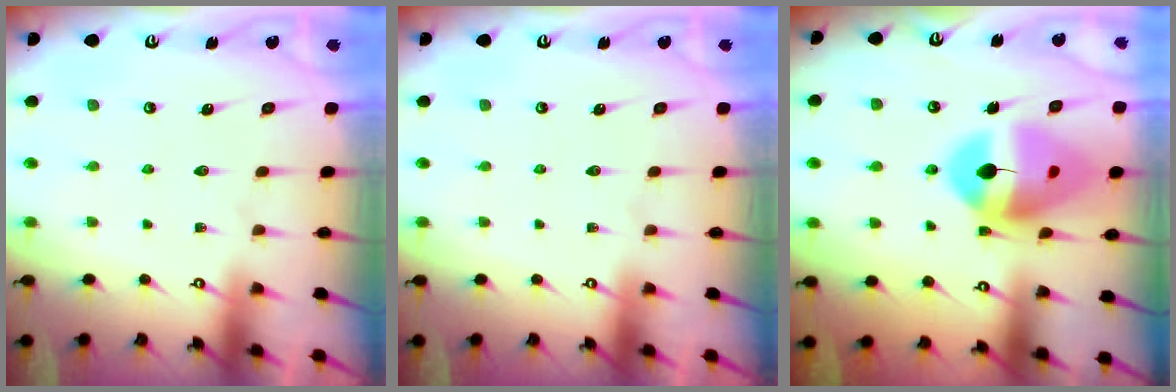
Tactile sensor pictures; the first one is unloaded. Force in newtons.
{"total": 0.0}
{"total": 16.6, "press": 16.5, "slide": 1.9}